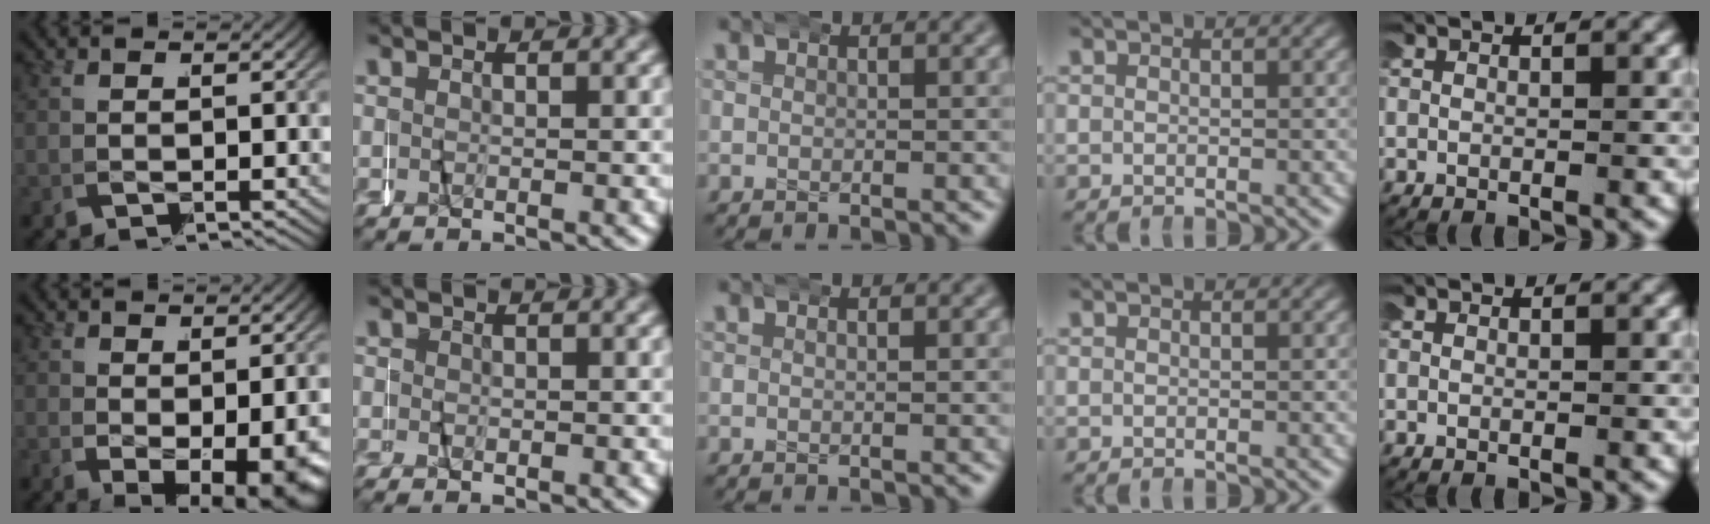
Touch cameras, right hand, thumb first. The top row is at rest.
{"thumb": {"total": 7.6, "force": [-2.3, 4.4, 5.7], "torque": [-0.084, -0.022, -0.026]}, "index": {"total": 0.8, "force": [-0.1, 0.6, 0.5], "torque": [-0.006, 0.001, -0.003]}, "middle": {"total": 0.6, "force": [0.1, -0.5, -0.4], "torque": [0.001, 0.000, 0.001]}}